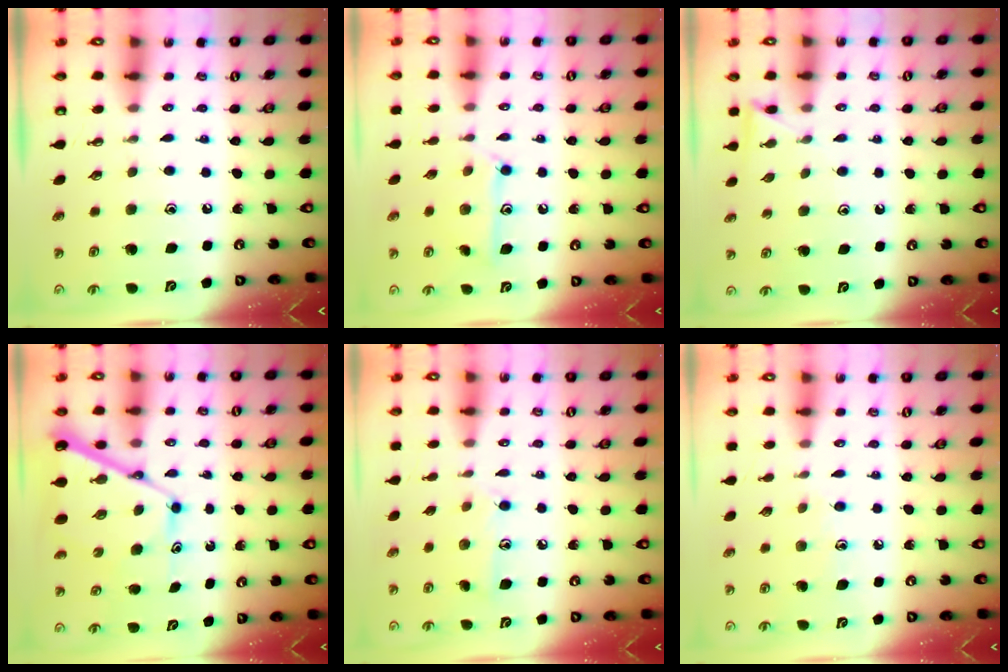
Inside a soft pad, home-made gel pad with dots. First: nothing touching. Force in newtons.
{"total": 11.0, "press": 11.0, "slide": 0.2}
{"total": 4.3, "press": 4.3, "slide": 0.5}
{"total": 10.5, "press": 10.5, "slide": 1.0}
{"total": 7.7, "press": 7.7, "slide": 0.4}
{"total": 6.6, "press": 6.6, "slide": 0.7}